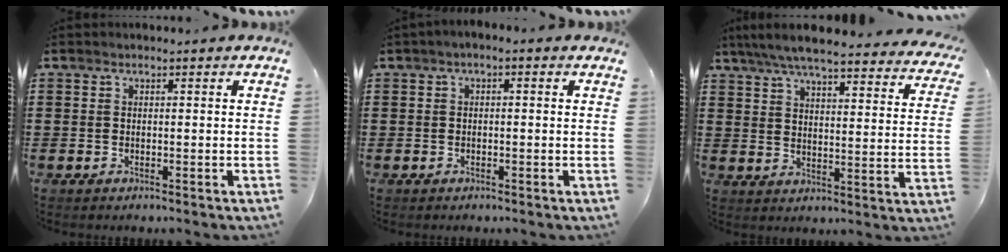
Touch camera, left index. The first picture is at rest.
{"total": 1.0, "force": [-0.6, 0.3, 0.8], "torque": [-0.015, -0.001, -0.011]}
{"total": 6.5, "force": [5.8, 0.2, 3.0], "torque": [-0.083, -0.035, 0.099]}